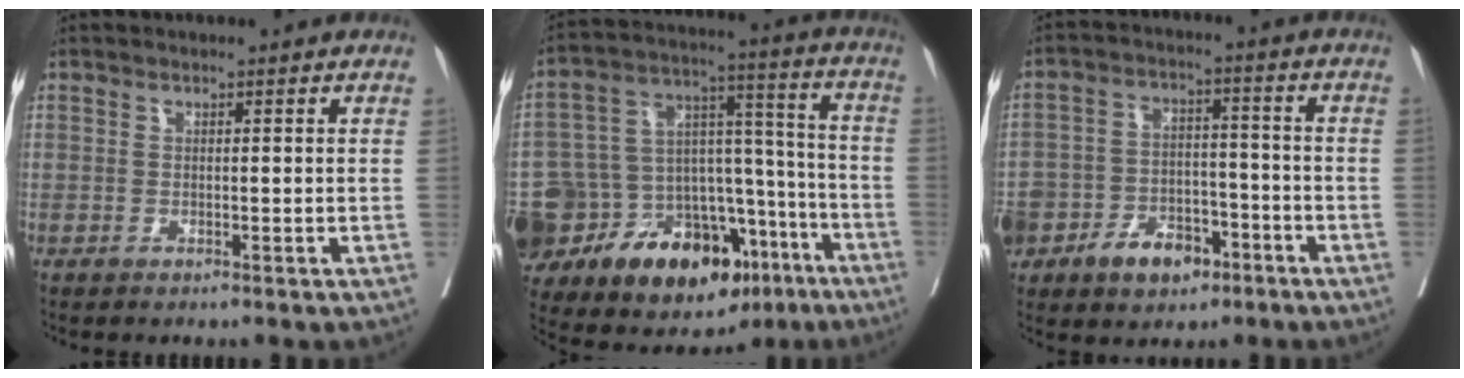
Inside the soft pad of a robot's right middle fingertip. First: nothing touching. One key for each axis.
{"total": 30.1, "fx": -16.1, "fy": 16.2, "fz": 19.5, "tx": -0.357, "ty": 0.025, "tz": -0.244}
{"total": 15.8, "fx": -8.2, "fy": 10.6, "fz": 8.3, "tx": -0.195, "ty": 0.017, "tz": -0.130}